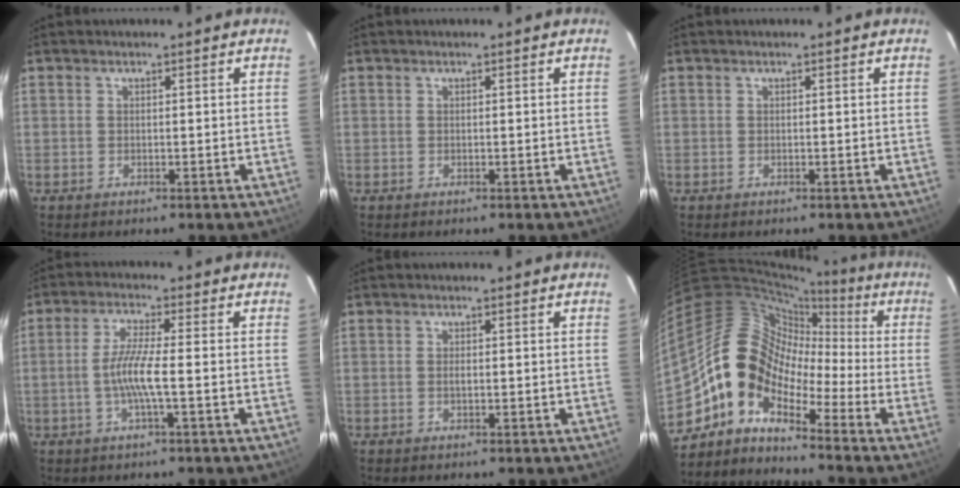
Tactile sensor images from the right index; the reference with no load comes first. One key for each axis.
{"total": 0.0}
{"total": 0.0}
{"total": 6.1, "fx": -1.5, "fy": -0.2, "fz": 5.9, "tx": -0.121, "ty": -0.002, "tz": -0.030}
{"total": 0.6, "fx": -0.1, "fy": 0.3, "fz": 0.6, "tx": -0.012, "ty": 0.001, "tz": -0.002}
{"total": 10.1, "fx": -5.5, "fy": 6.8, "fz": 5.0, "tx": -0.082, "ty": 0.036, "tz": -0.134}